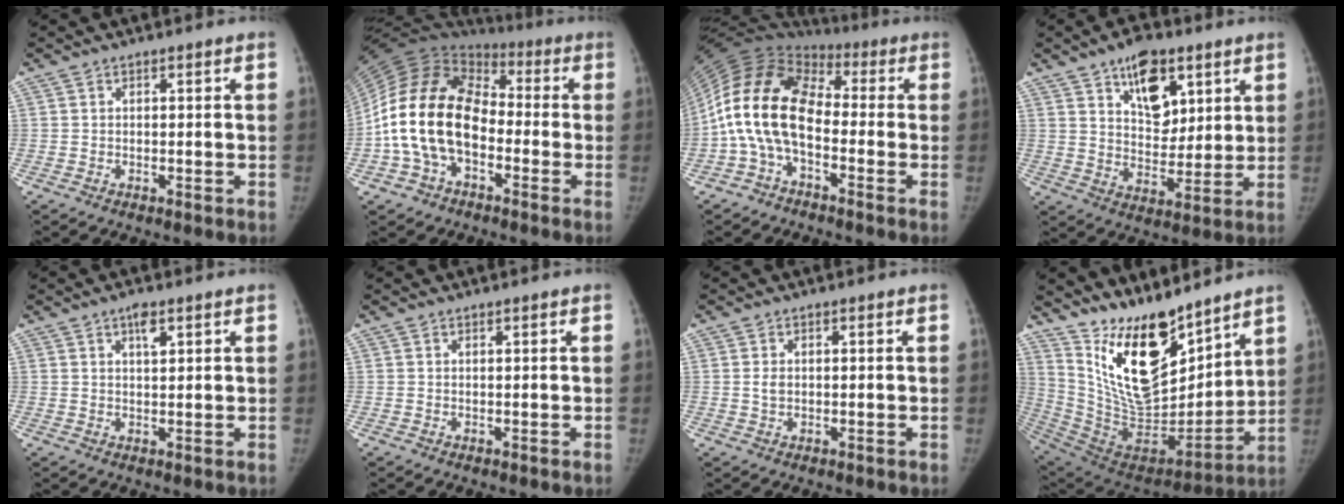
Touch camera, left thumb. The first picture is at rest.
{"total": 20.2, "force": [-4.0, 13.4, 14.6], "torque": [-0.284, 0.048, -0.080]}
{"total": 16.2, "force": [-2.6, 9.9, 12.6], "torque": [-0.241, 0.061, -0.062]}
{"total": 12.1, "force": [6.3, 7.0, 7.5], "torque": [-0.077, -0.036, 0.105]}
{"total": 3.0, "force": [1.7, 1.1, 2.3], "torque": [-0.033, -0.002, 0.028]}
{"total": 0.0}
{"total": 1.5, "force": [0.2, 1.0, 1.0], "torque": [-0.017, -0.001, 0.004]}
{"total": 21.3, "force": [14.6, 8.8, 12.7], "torque": [-0.170, -0.108, 0.277]}